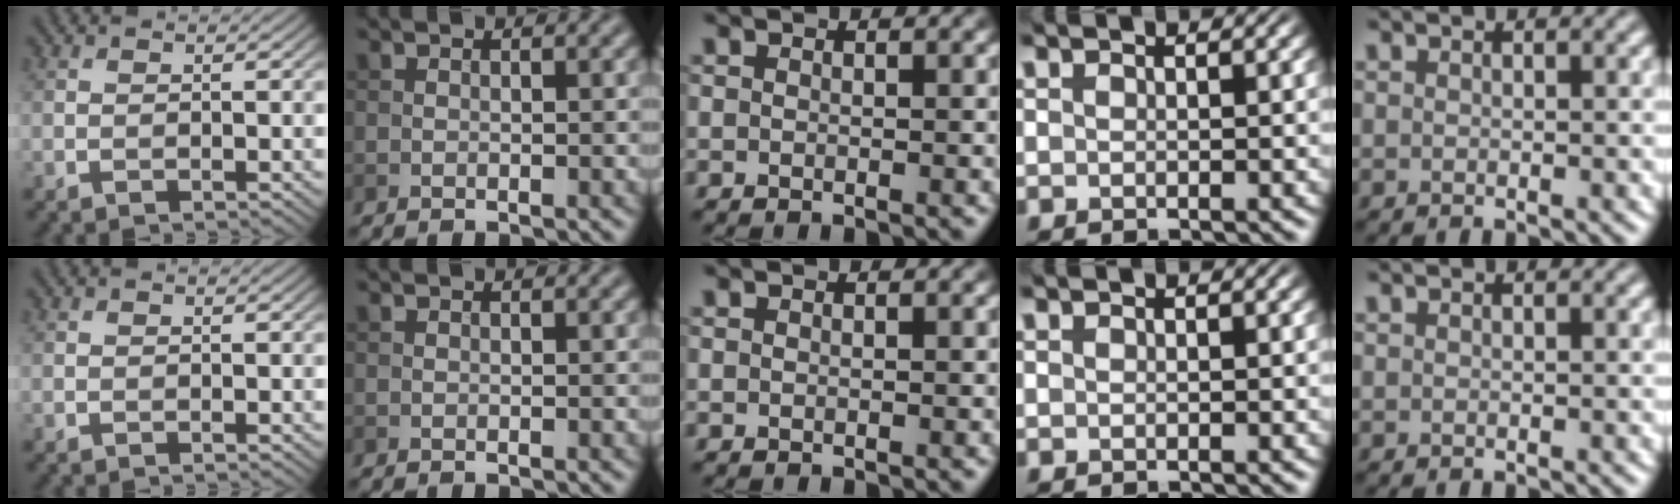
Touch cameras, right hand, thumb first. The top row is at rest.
{}